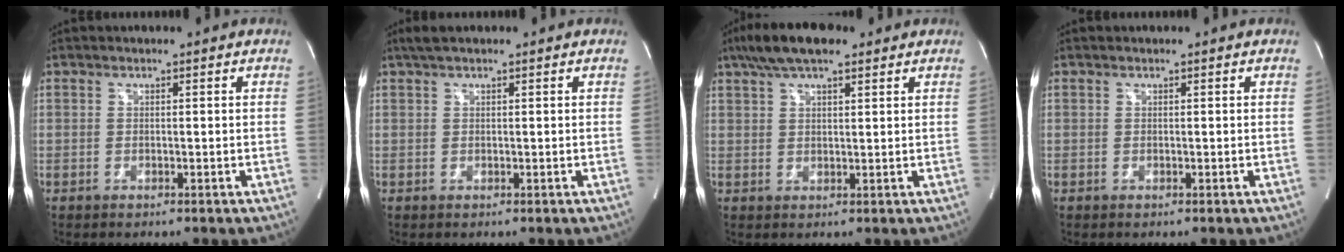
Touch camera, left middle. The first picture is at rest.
{"total": 2.6, "force": [1.9, 0.5, 1.7], "torque": [-0.034, 0.025, 0.036]}
{"total": 8.5, "force": [6.0, 2.4, 5.6], "torque": [-0.107, 0.028, 0.103]}
{"total": 0.0}